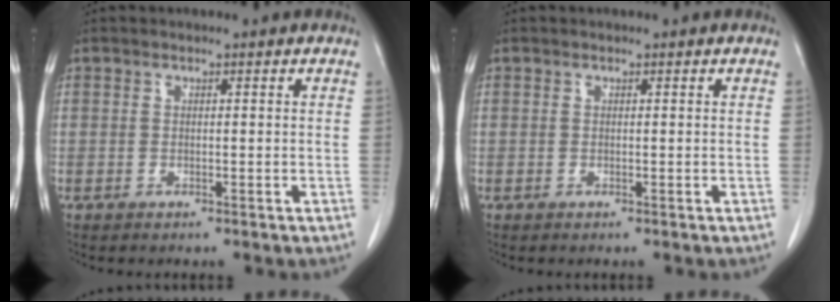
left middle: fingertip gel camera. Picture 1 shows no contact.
{"total": 0.0}